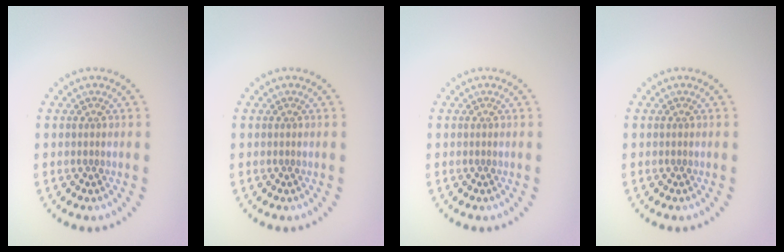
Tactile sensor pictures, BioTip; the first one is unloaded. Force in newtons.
{"total": 0.0}
{"total": 0.0}
{"total": 0.0}